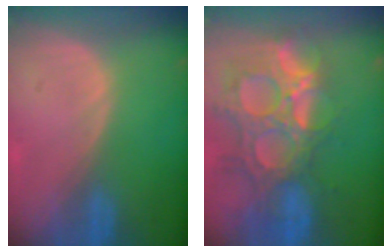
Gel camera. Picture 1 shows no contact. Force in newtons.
{"total": 14.3, "press": 11.9, "slide": 7.8}